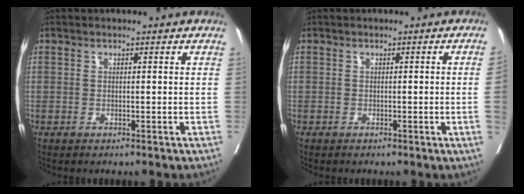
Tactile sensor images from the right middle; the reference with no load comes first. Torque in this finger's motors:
{"motor_torque": [0.33, -0.37, -0.16, -0.21]}